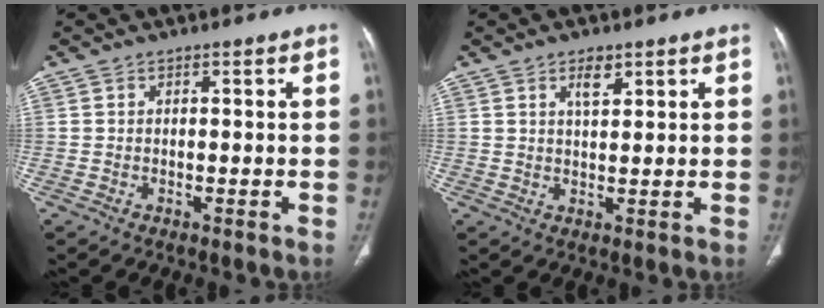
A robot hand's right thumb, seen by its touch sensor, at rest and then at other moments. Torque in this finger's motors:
{"motor_torque": [-0.02, -0.02, 0.52, 0.24, 0.01]}